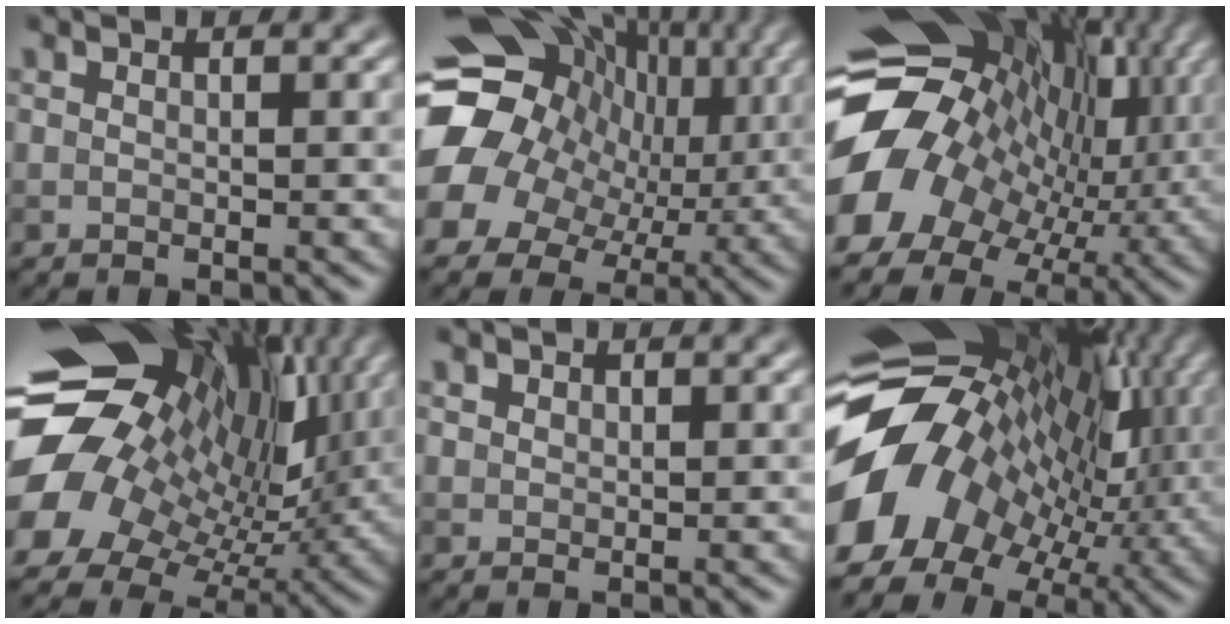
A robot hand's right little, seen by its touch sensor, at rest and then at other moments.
{"total": 18.8, "force": [1.8, 16.1, 9.6], "torque": [-0.186, 0.018, 0.009]}
{"total": 15.9, "force": [0.2, 12.1, 10.3], "torque": [-0.212, -0.008, 0.017]}
{"total": 17.7, "force": [2.1, 13.7, 11.0], "torque": [-0.216, 0.022, 0.048]}
{"total": 0.8, "force": [0.6, 0.5, 0.1], "torque": [-0.004, 0.001, 0.010]}
{"total": 14.9, "force": [-0.8, 10.8, 10.2], "torque": [-0.213, 0.005, -0.019]}